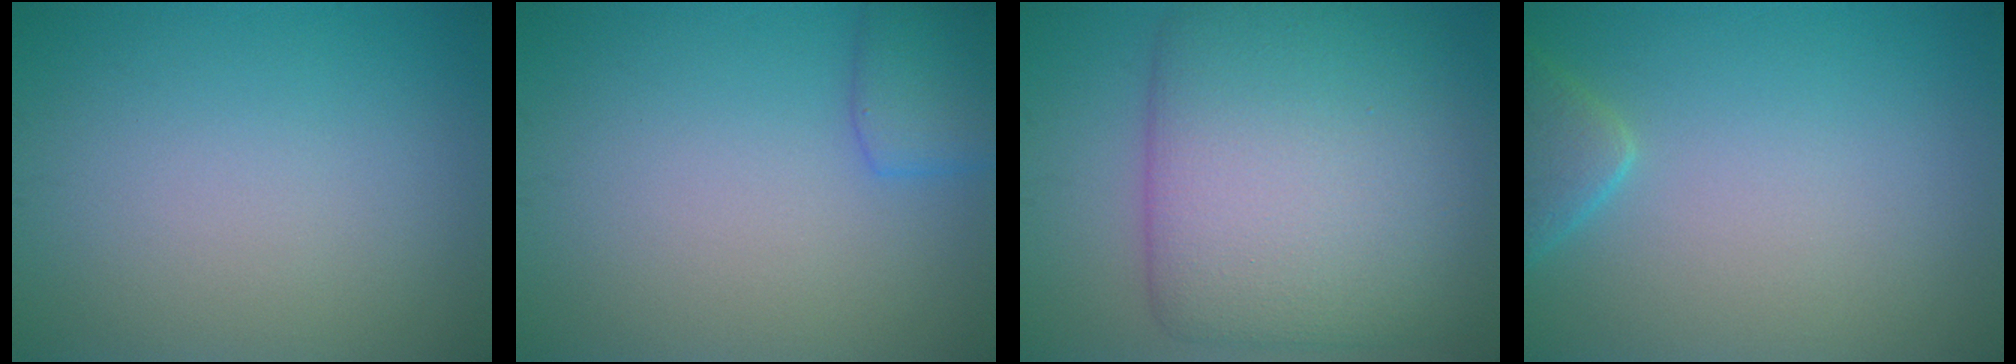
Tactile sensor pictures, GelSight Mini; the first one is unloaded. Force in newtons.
{"total": 2.7, "press": 2.6, "slide": 0.2}
{"total": 12.5, "press": 12.5, "slide": 0.4}
{"total": 2.5, "press": 2.5, "slide": 0.2}